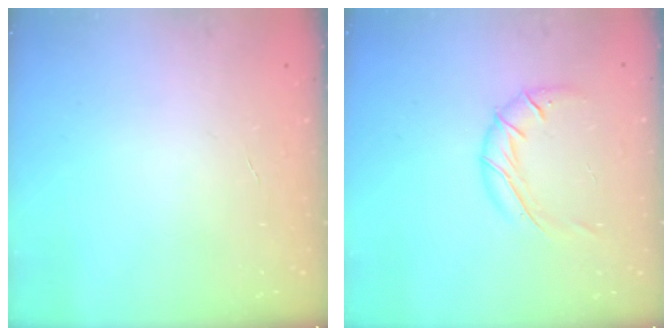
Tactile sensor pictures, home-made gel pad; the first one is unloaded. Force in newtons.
{"total": 11.0, "press": 10.9, "slide": 1.8}